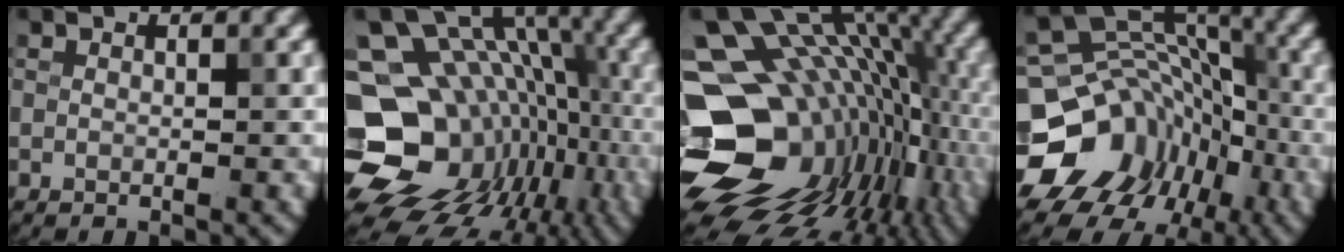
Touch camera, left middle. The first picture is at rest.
{"total": 17.1, "force": [-4.5, 13.3, 9.9], "torque": [-0.159, 0.011, -0.050]}
{"total": 18.0, "force": [-1.5, 12.4, 12.9], "torque": [-0.210, -0.012, 0.005]}
{"total": 14.2, "force": [-6.4, 11.6, 5.3], "torque": [-0.112, 0.001, -0.099]}